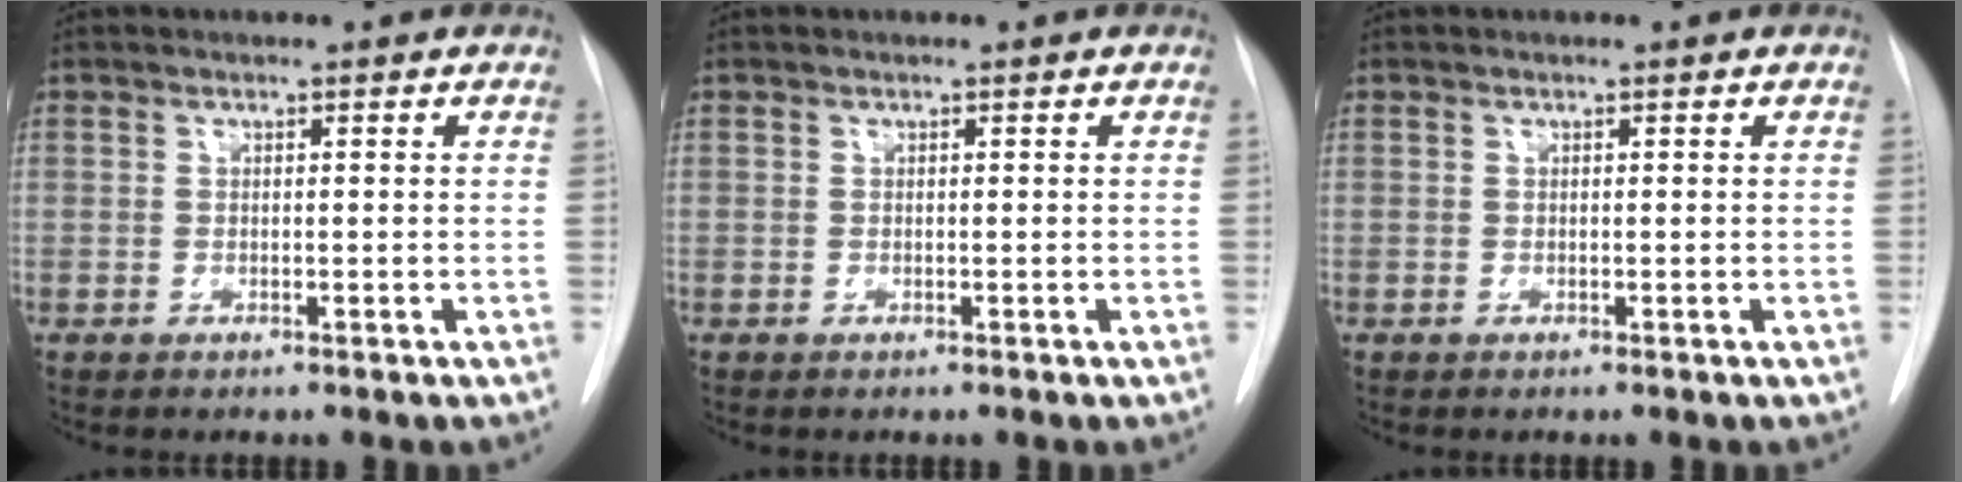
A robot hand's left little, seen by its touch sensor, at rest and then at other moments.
{"total": 0.0}
{"total": 0.0}